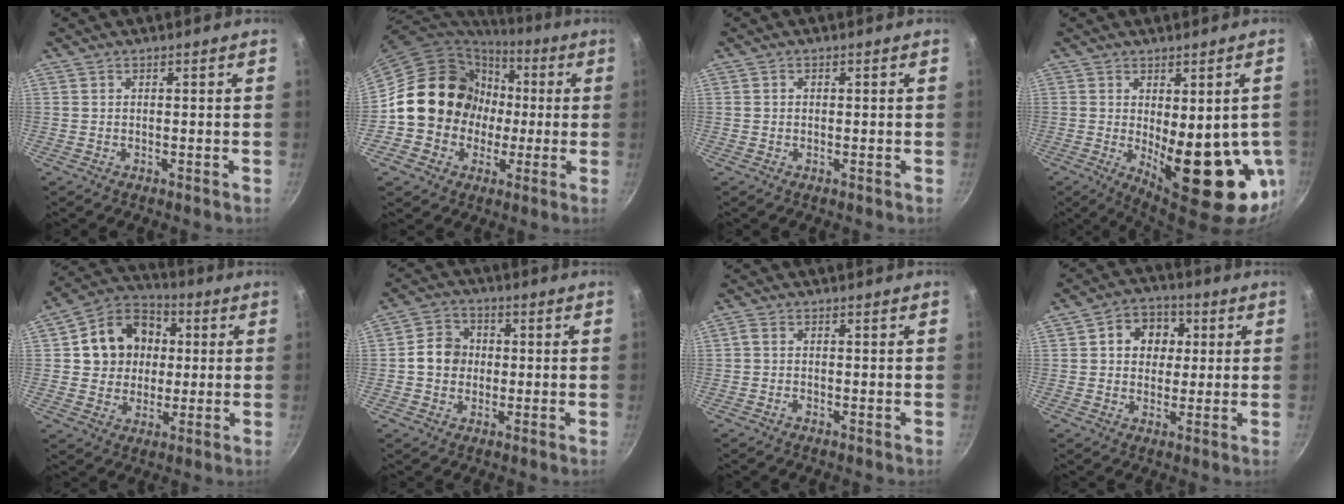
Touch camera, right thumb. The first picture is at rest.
{"total": 17.2, "force": [-0.1, 15.8, 6.9], "torque": [-0.081, 0.029, -0.004]}
{"total": 0.7, "force": [0.0, 0.7, 0.3], "torque": [-0.003, 0.003, -0.001]}
{"total": 17.8, "force": [-2.3, 7.2, 16.1], "torque": [-0.186, -0.026, -0.011]}
{"total": 14.2, "force": [2.1, 12.3, 6.8], "torque": [-0.084, 0.022, 0.027]}
{"total": 7.0, "force": [-0.1, 6.2, 3.3], "torque": [-0.026, 0.013, -0.016]}
{"total": 1.7, "force": [-0.9, 1.1, 1.0], "torque": [-0.028, 0.008, -0.022]}
{"total": 8.8, "force": [1.9, 7.3, 4.5], "torque": [-0.032, 0.006, 0.017]}